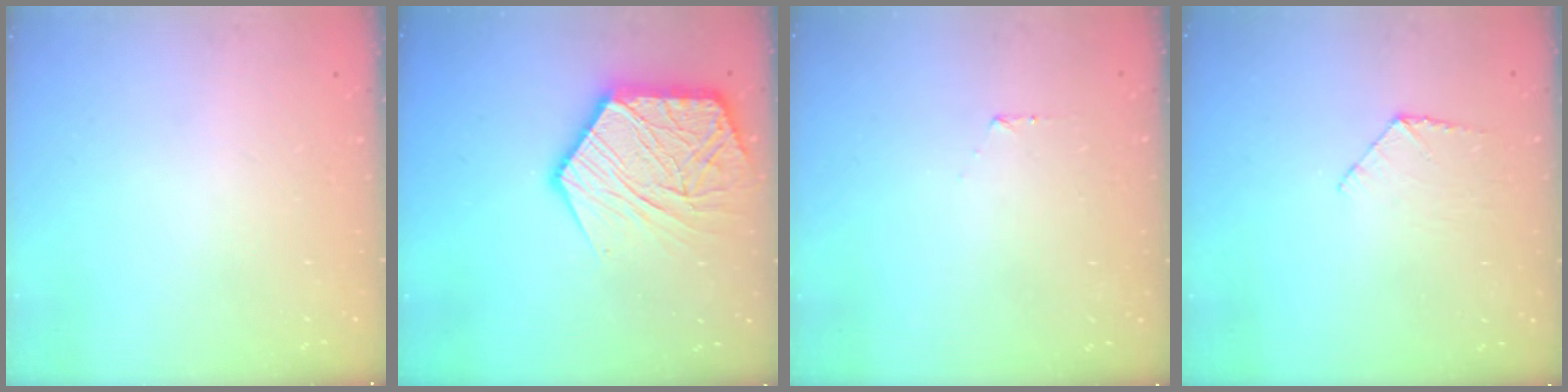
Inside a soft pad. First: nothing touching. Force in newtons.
{"total": 18.3, "press": 18.2, "slide": 0.9}
{"total": 4.2, "press": 4.1, "slide": 0.4}
{"total": 6.1, "press": 6.1, "slide": 0.5}